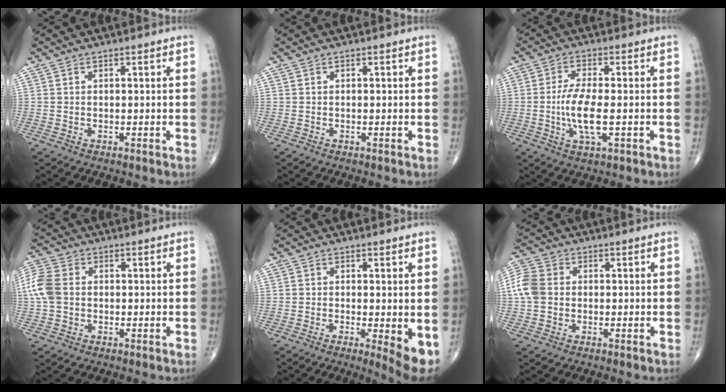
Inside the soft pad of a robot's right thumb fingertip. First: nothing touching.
{"total": 0.0}
{"total": 7.7, "force": [-1.2, 2.3, 7.3], "torque": [-0.154, -0.004, -0.025]}
{"total": 7.6, "force": [0.2, 5.6, 5.1], "torque": [-0.129, 0.017, -0.002]}
{"total": 5.6, "force": [-0.9, 1.2, 5.4], "torque": [-0.078, -0.018, -0.015]}
{"total": 6.6, "force": [0.0, 5.2, 3.9], "torque": [-0.091, 0.016, -0.008]}